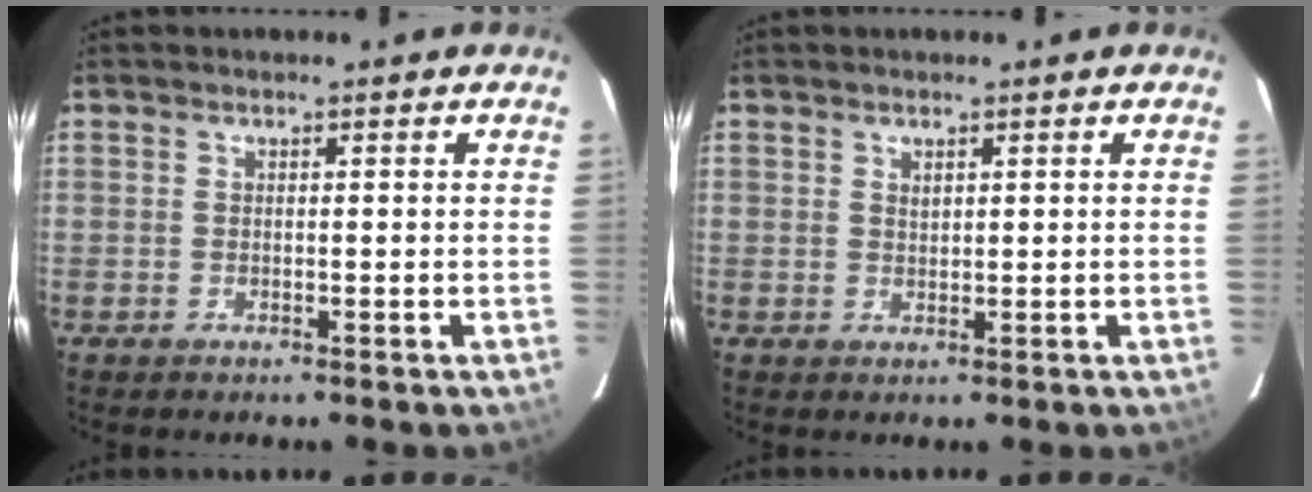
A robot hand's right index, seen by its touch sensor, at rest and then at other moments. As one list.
[{"total": 1.0, "force": [0.5, 0.6, 0.6], "torque": [-0.008, 0.003, 0.011]}]